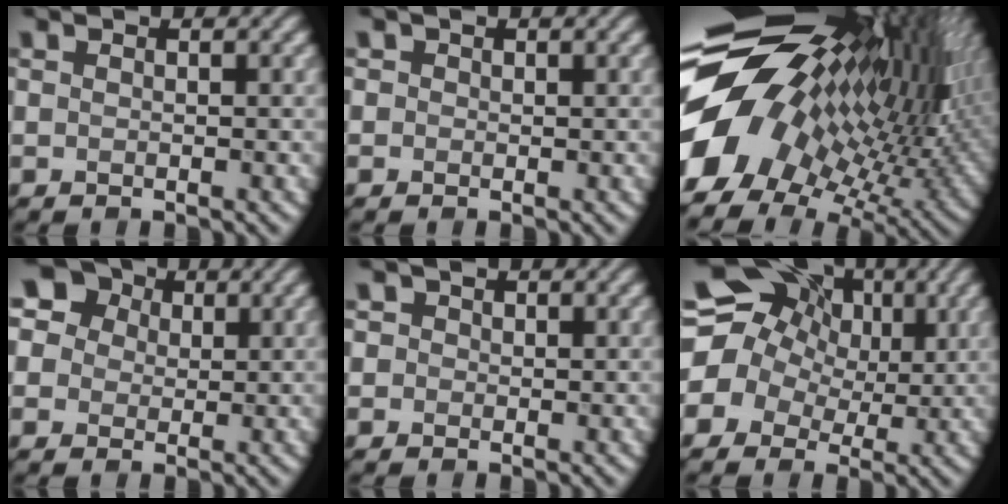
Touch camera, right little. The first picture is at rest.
{"total": 0.7, "force": [0.2, 0.6, 0.1], "torque": [0.001, -0.001, -0.003]}
{"total": 17.6, "force": [2.4, 9.7, 14.4], "torque": [-0.274, -0.007, 0.047]}
{"total": 8.7, "force": [3.9, 7.0, 3.5], "torque": [-0.079, 0.038, 0.044]}
{"total": 1.3, "force": [0.5, 1.2, 0.4], "torque": [-0.002, 0.004, 0.000]}
{"total": 15.7, "force": [5.1, 13.3, 6.8], "torque": [-0.139, 0.032, 0.064]}